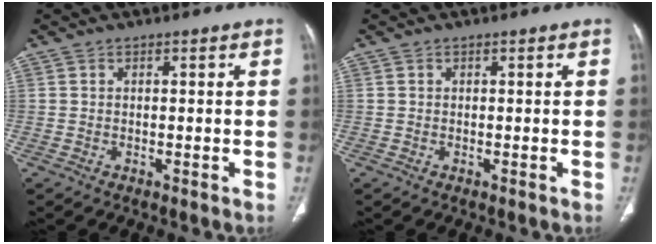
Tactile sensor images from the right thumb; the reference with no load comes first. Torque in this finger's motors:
{"motor_torque": [-0.26, 0.45, 0.29, 0.12, 0.02]}